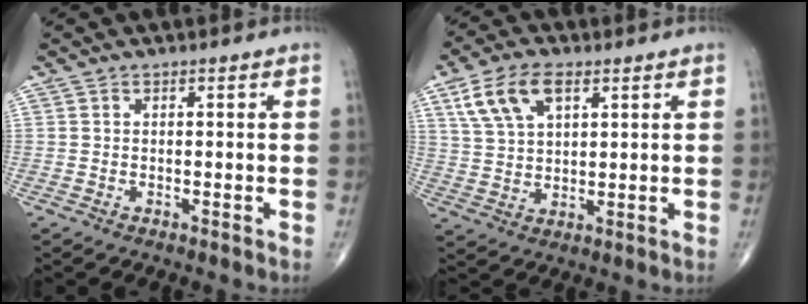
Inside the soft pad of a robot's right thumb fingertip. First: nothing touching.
{"total": 10.0, "force": [4.7, 5.3, 7.0], "torque": [-0.131, -0.004, 0.094]}